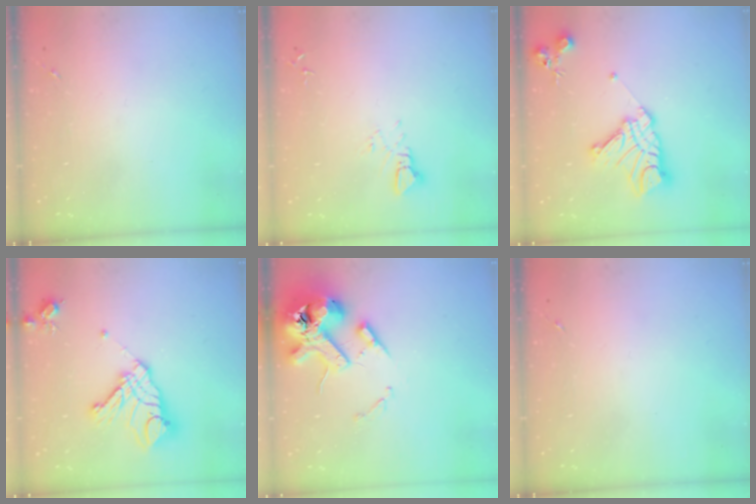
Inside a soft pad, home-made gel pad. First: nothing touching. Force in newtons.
{"total": 3.3, "press": 3.3, "slide": 0.2}
{"total": 16.1, "press": 16.0, "slide": 1.6}
{"total": 17.6, "press": 17.5, "slide": 1.9}
{"total": 14.5, "press": 14.3, "slide": 2.0}
{"total": 0.0}